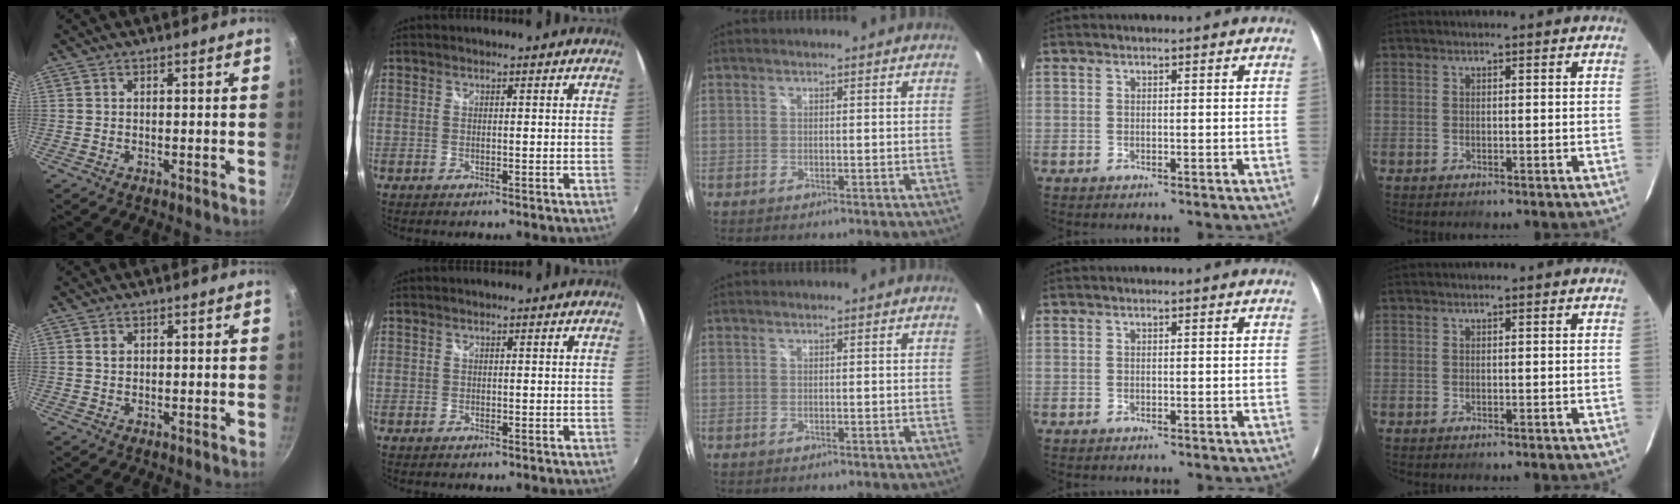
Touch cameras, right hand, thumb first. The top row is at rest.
{"thumb": {"total": 1.2, "force": [0.4, 0.9, 0.6], "torque": [-0.008, 0.000, 0.005]}}